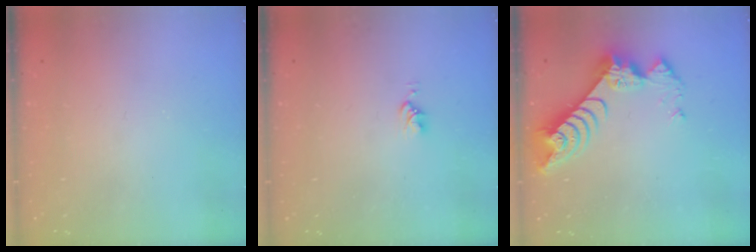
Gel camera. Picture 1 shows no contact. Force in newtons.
{"total": 3.0, "press": 3.0, "slide": 0.4}
{"total": 9.3, "press": 9.3, "slide": 0.8}